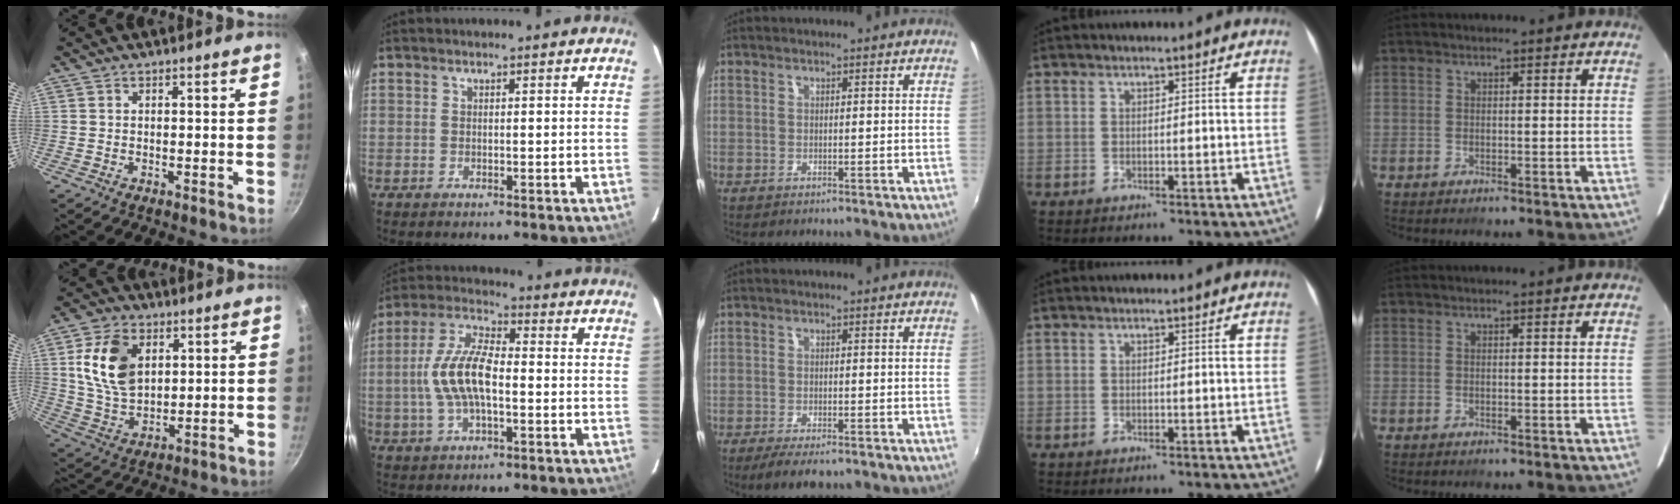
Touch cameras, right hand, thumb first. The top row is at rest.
{"thumb": {"total": 13.3, "force": [3.7, 8.8, 9.3], "torque": [-0.155, -0.015, 0.075]}, "index": {"total": 11.4, "force": [-1.5, 4.7, 10.3], "torque": [-0.219, 0.011, -0.030]}, "middle": {"total": 4.3, "force": [-3.2, 0.9, 2.6], "torque": [-0.061, -0.018, -0.056]}}